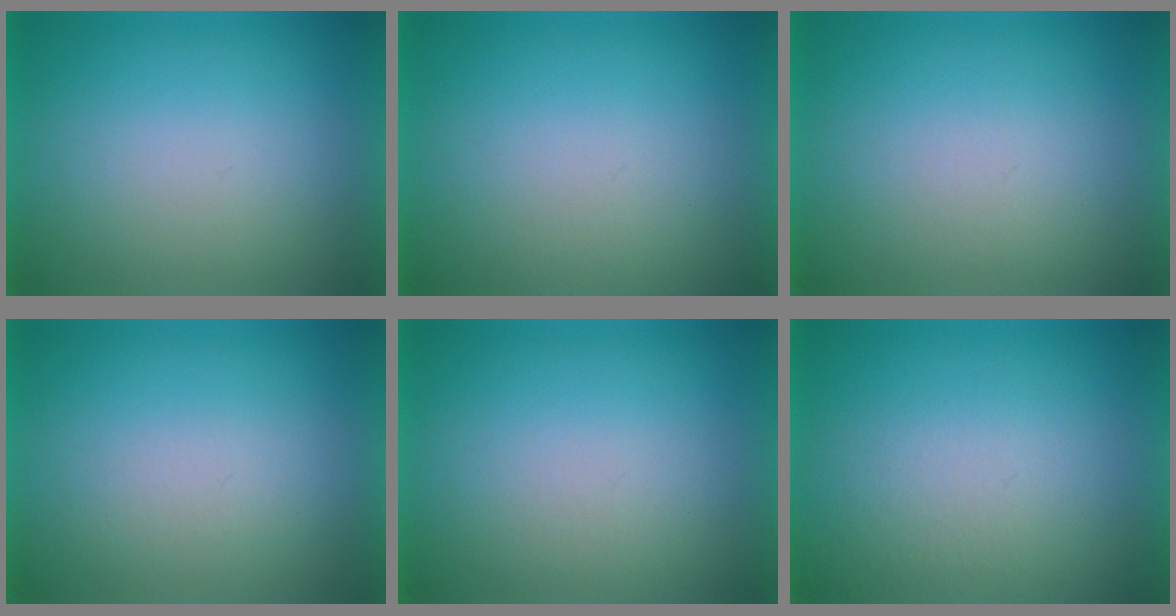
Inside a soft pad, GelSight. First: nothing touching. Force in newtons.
{"total": 1.0}
{"total": 1.2}
{"total": 1.4}
{"total": 1.1}
{"total": 4.2}